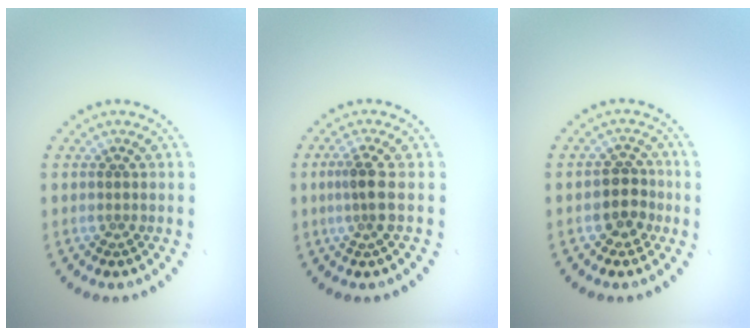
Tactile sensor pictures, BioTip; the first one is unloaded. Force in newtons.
{"total": 2.2, "press": 1.8, "slide": 1.4}
{"total": 2.7, "press": 2.5, "slide": 1.1}